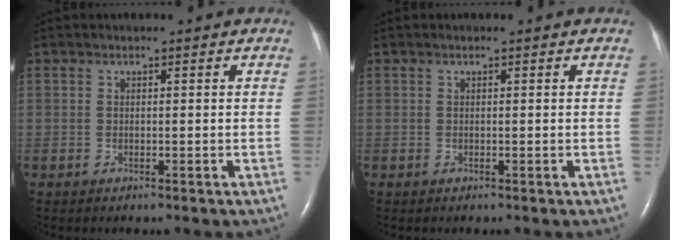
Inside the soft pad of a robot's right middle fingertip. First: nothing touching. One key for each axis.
{"total": 0.0}